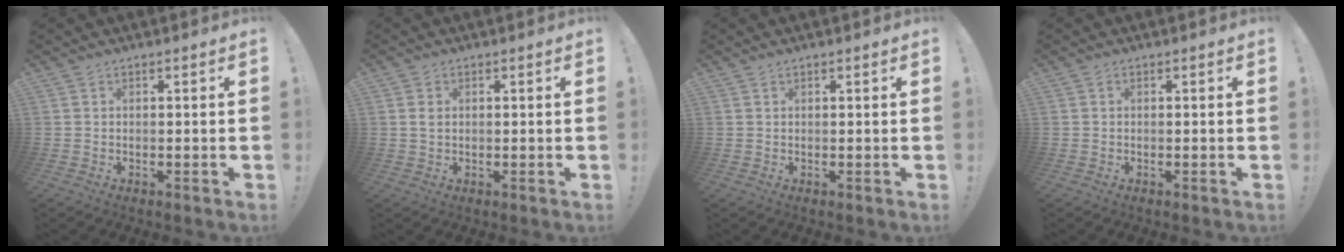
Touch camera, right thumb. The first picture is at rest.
{"total": 1.7, "force": [0.4, 1.3, 1.0], "torque": [-0.020, 0.004, 0.007]}
{"total": 0.5, "force": [0.4, 0.2, 0.2], "torque": [-0.002, -0.001, 0.008]}
{"total": 0.0}